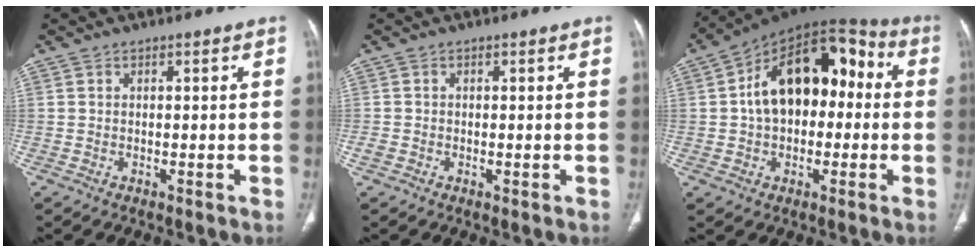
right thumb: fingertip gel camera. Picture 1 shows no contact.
{"total": 1.3, "force": [-0.3, 0.9, 0.9], "torque": [-0.017, -0.001, -0.005]}
{"total": 18.9, "force": [1.4, 11.9, 14.6], "torque": [-0.195, 0.050, 0.014]}